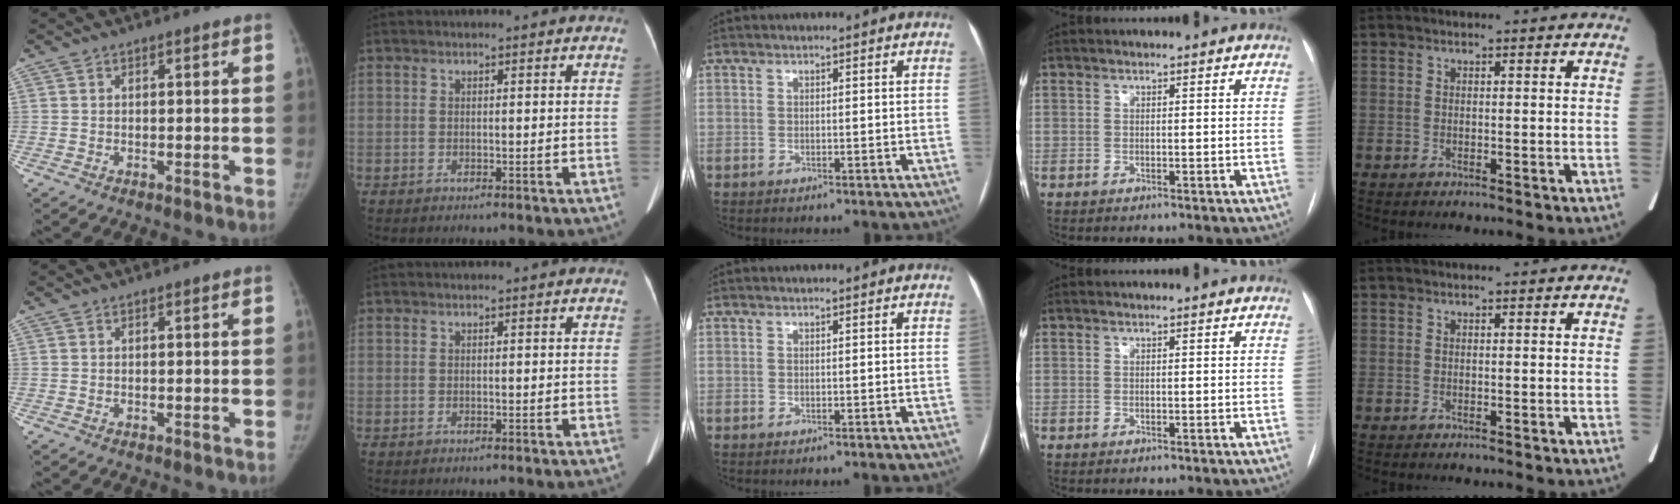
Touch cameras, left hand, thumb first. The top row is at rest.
{}